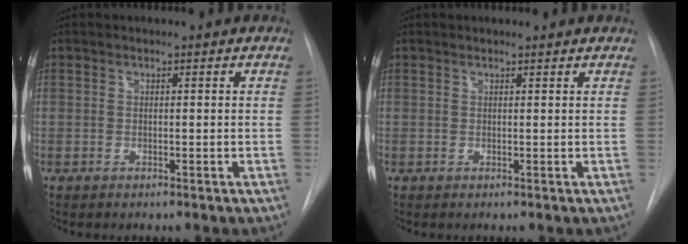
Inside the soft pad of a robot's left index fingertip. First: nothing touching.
{"total": 1.6, "force": [1.6, 0.1, 0.2], "torque": [-0.010, 0.009, 0.018]}